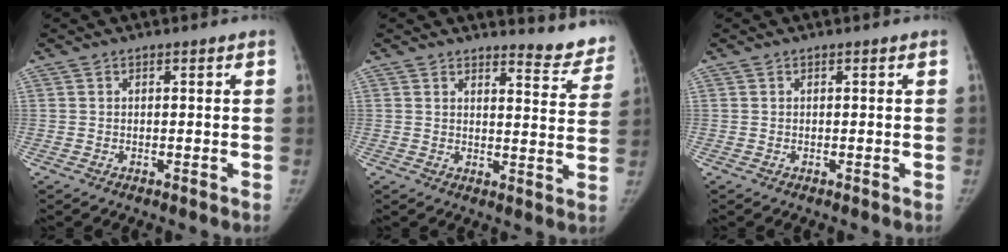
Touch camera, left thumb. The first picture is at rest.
{"total": 8.4, "force": [8.2, 1.5, 0.9], "torque": [0.016, -0.087, 0.084]}
{"total": 0.0}